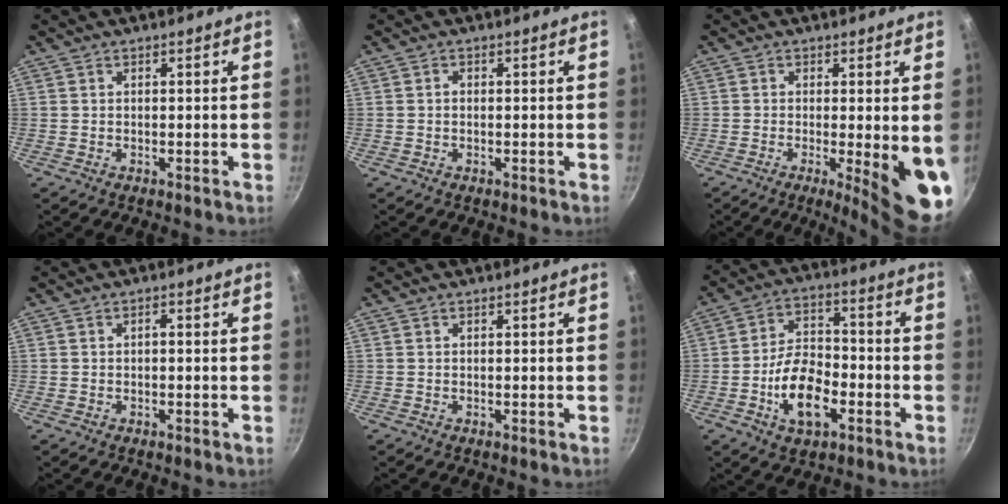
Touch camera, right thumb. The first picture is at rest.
{"total": 0.6, "force": [-0.1, 0.5, 0.3], "torque": [-0.005, 0.004, -0.003]}
{"total": 10.3, "force": [-1.8, 2.2, 9.9], "torque": [-0.119, -0.014, -0.018]}
{"total": 0.8, "force": [-0.3, 0.4, 0.6], "torque": [-0.016, 0.009, -0.004]}
{"total": 0.0}
{"total": 10.4, "force": [-3.3, 5.8, 8.0], "torque": [-0.124, 0.021, -0.057]}